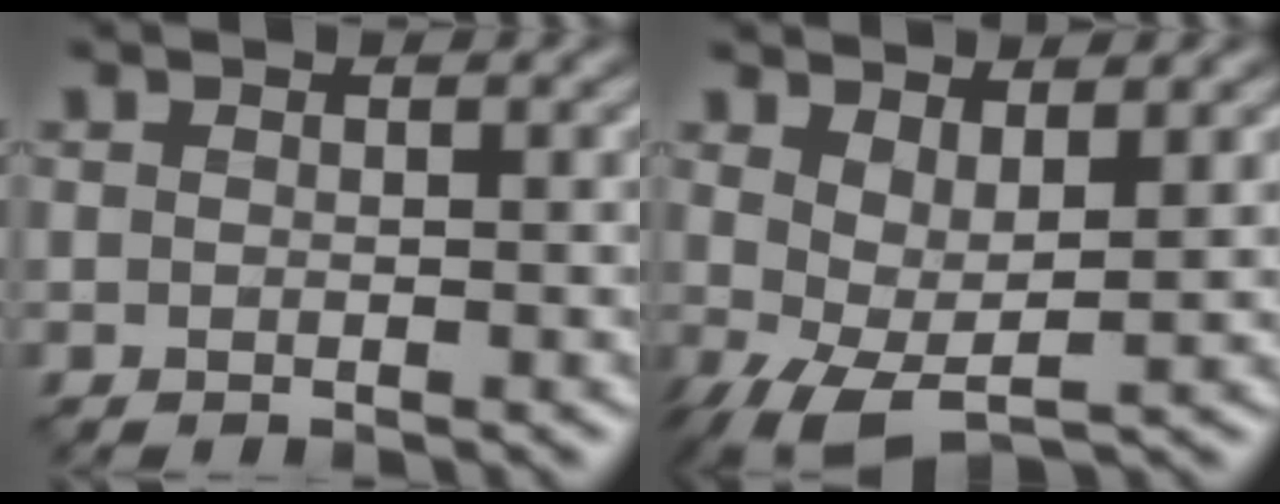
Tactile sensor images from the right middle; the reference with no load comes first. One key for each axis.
{"total": 4.7, "fx": 0.6, "fy": 1.8, "fz": 4.3, "tx": -0.086, "ty": -0.012, "tz": 0.018}